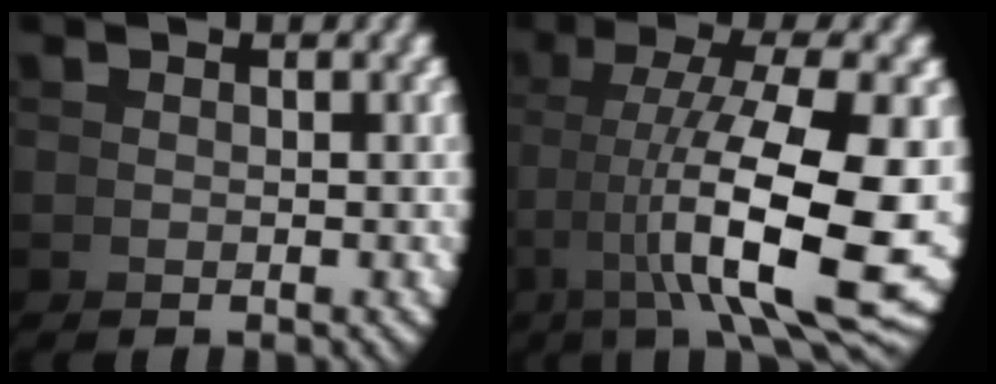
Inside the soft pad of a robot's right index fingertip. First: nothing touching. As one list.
[{"total": 11.8, "force": [-0.9, 4.7, 10.8], "torque": [-0.164, -0.029, 0.011]}]